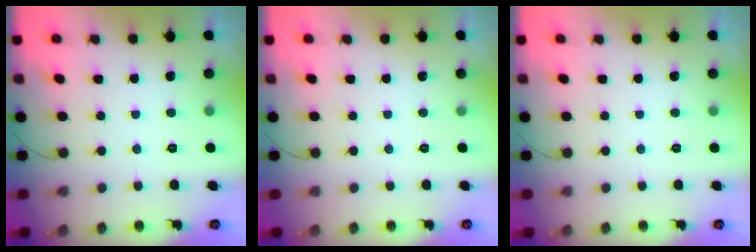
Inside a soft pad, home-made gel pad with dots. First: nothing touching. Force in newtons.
{"total": 0.0}
{"total": 0.0}